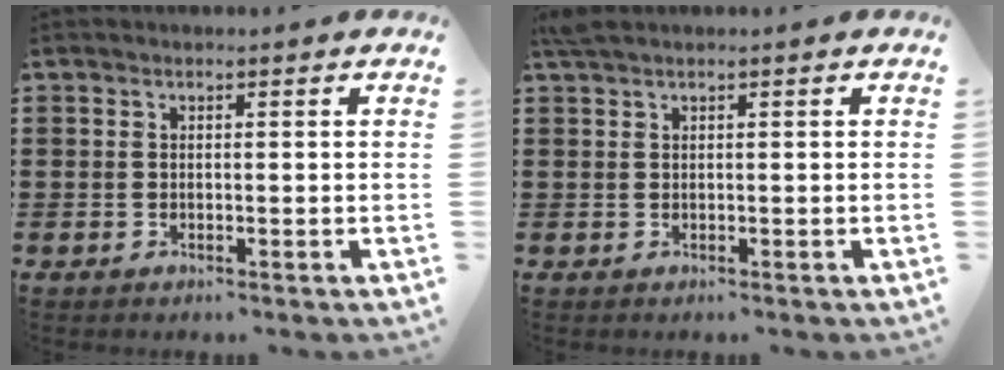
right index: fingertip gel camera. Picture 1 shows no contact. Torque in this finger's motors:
{"motor_torque": [0.05, -0.15, 0.00, 0.04]}